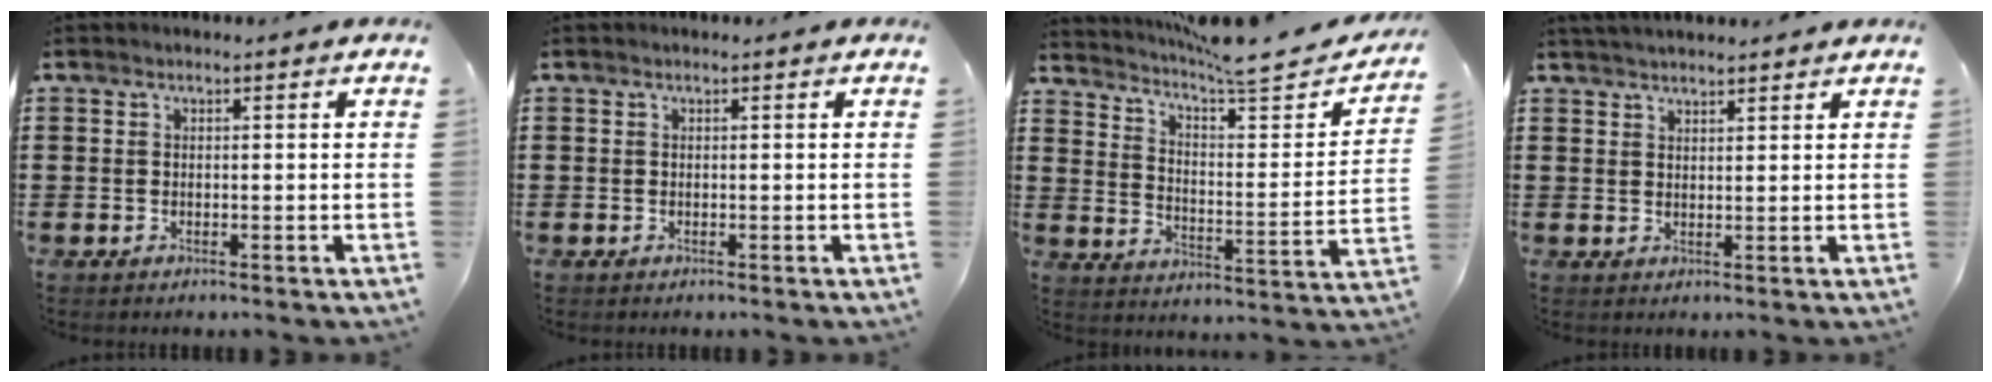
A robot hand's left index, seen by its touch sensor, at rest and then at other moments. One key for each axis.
{"total": 0.0}
{"total": 6.6, "fx": 5.9, "fy": 0.3, "fz": 3.1, "tx": -0.072, "ty": -0.046, "tz": 0.091}
{"total": 1.6, "fx": 1.5, "fy": 0.3, "fz": 0.4, "tx": -0.009, "ty": 0.002, "tz": 0.029}